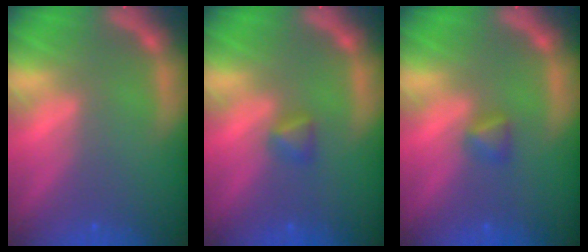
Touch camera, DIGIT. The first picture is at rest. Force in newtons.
{"total": 1.4}
{"total": 1.4}